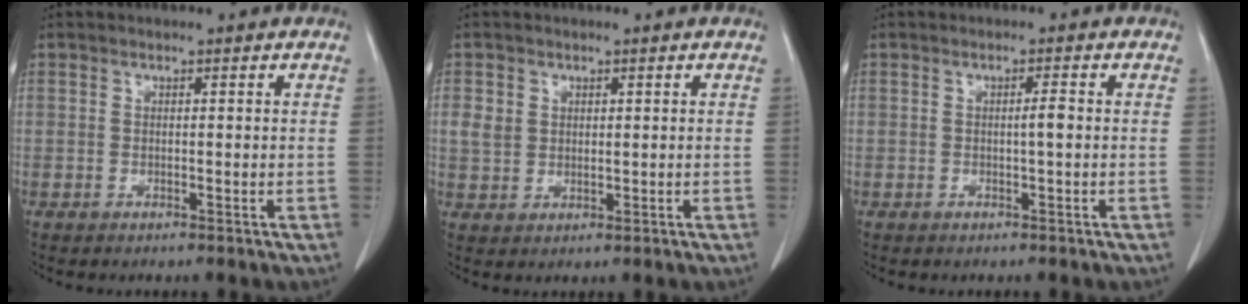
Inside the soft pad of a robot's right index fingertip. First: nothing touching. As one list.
[{"total": 3.1, "force": [0.9, 2.6, 1.3], "torque": [-0.022, 0.005, 0.023]}, {"total": 1.3, "force": [-0.1, 0.0, 1.3], "torque": [-0.019, 0.003, 0.000]}]